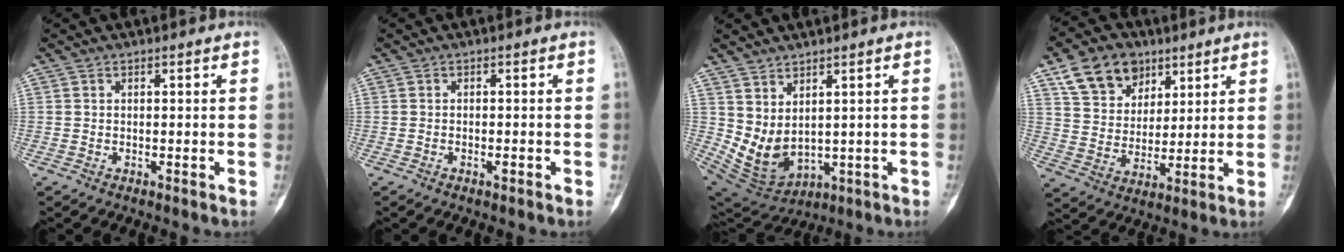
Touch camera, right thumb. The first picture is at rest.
{"total": 1.2, "force": [-0.6, 0.5, 0.8], "torque": [-0.017, 0.004, -0.010]}
{"total": 9.1, "force": [1.9, 5.5, 7.0], "torque": [-0.112, -0.023, 0.066]}
{"total": 12.7, "force": [7.1, 9.0, 5.4], "torque": [-0.068, -0.020, 0.132]}